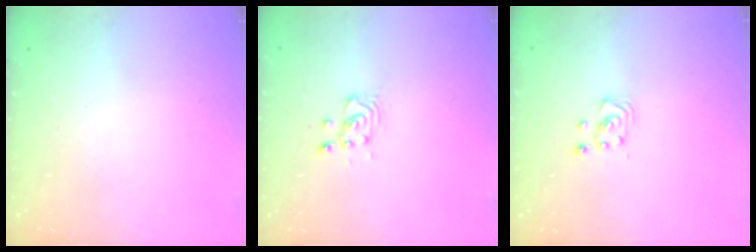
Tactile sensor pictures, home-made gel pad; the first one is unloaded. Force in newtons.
{"total": 3.3, "press": 3.3, "slide": 0.2}
{"total": 2.6, "press": 2.4, "slide": 1.0}